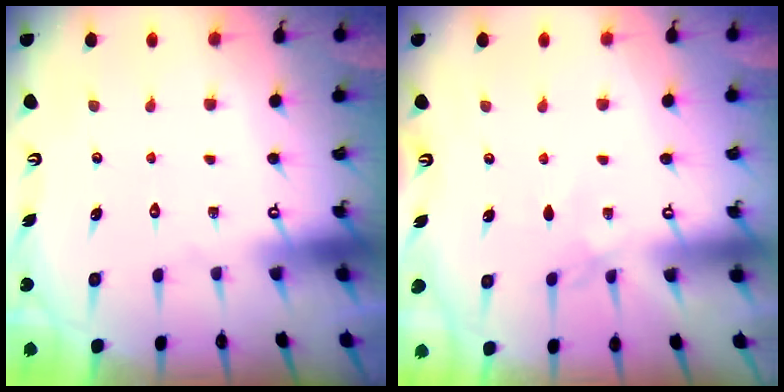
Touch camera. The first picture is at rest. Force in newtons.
{"total": 2.3, "press": 2.3, "slide": 0.4}